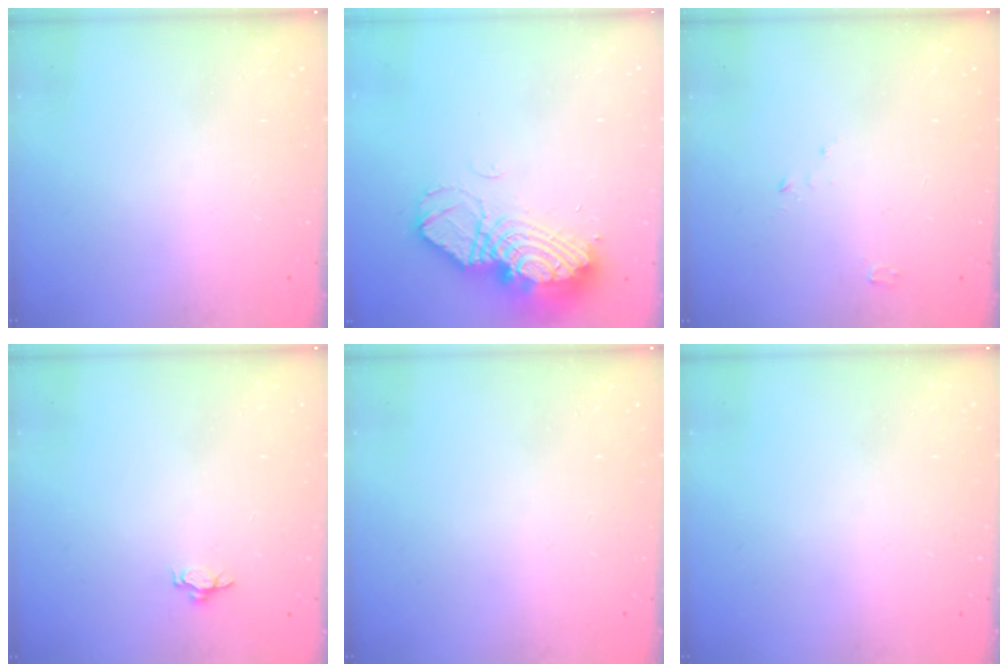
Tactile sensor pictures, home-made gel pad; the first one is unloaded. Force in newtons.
{"total": 17.5, "press": 17.4, "slide": 2.0}
{"total": 2.5, "press": 2.5, "slide": 0.3}
{"total": 2.7, "press": 2.6, "slide": 1.0}
{"total": 0.0}
{"total": 0.0}